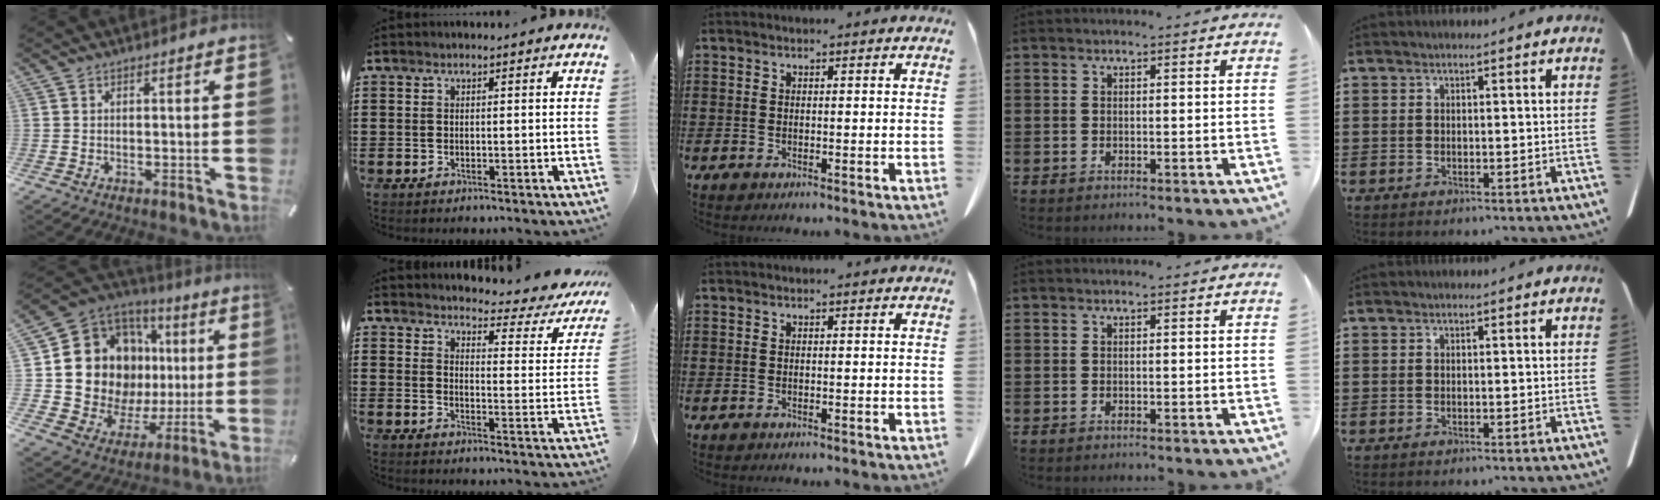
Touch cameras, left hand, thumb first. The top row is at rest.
{"thumb": {"total": 17.8, "force": [4.0, 14.6, 9.4], "torque": [-0.169, -0.052, 0.095]}, "index": {"total": 3.3, "force": [3.2, 0.2, 1.1], "torque": [-0.027, -0.034, 0.044]}}